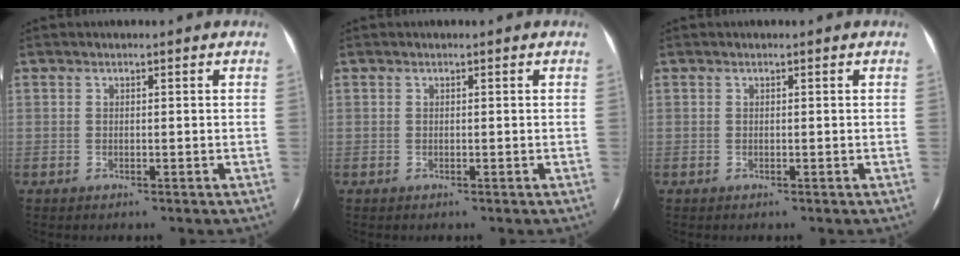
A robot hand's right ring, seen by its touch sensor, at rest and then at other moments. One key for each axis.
{"total": 0.0}
{"total": 0.0}